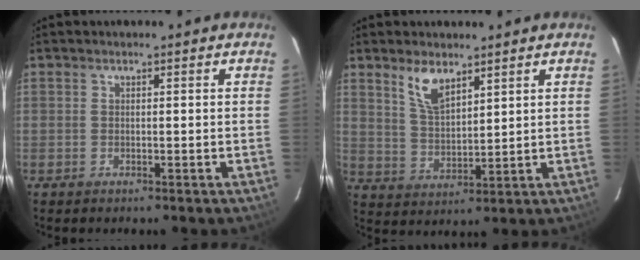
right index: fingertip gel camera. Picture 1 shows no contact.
{"total": 6.7, "force": [4.5, 2.7, 4.2], "torque": [-0.078, 0.002, 0.094]}